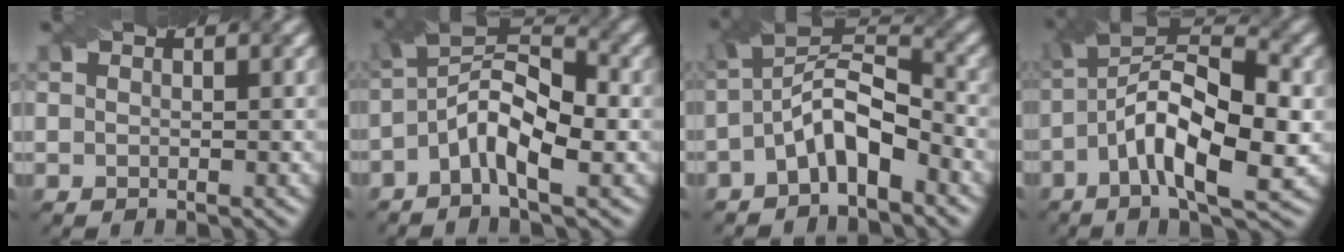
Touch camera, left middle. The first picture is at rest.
{"total": 6.6, "force": [-1.8, 2.4, 5.9], "torque": [-0.109, 0.018, -0.043]}
{"total": 5.8, "force": [-2.4, 2.4, 4.7], "torque": [-0.082, 0.014, -0.051]}
{"total": 10.9, "force": [-2.1, 4.0, 9.9], "torque": [-0.166, 0.020, -0.044]}